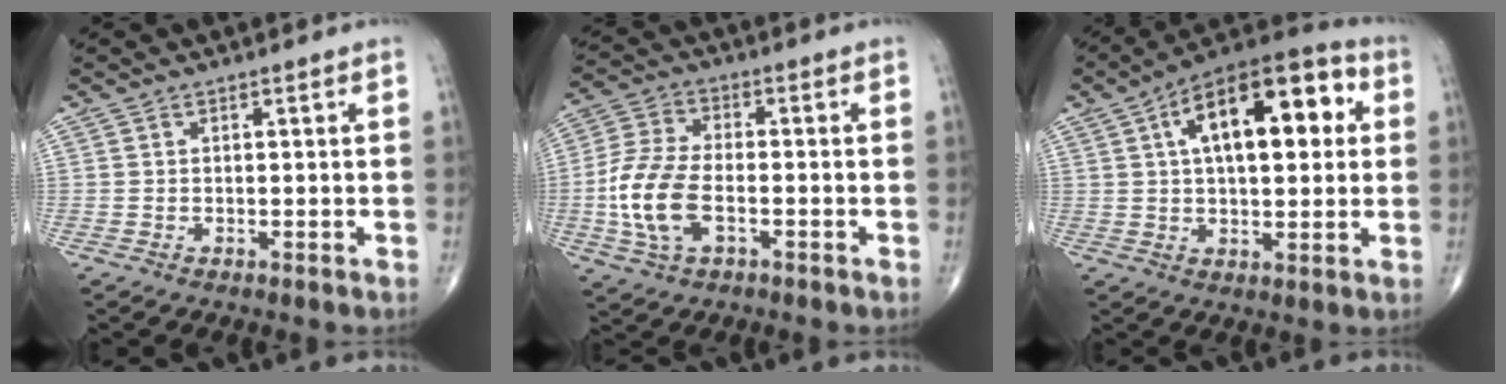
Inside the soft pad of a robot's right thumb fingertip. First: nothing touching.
{"total": 11.8, "force": [-2.7, 6.2, 9.6], "torque": [-0.208, 0.015, -0.055]}
{"total": 19.9, "force": [5.1, 9.4, 16.7], "torque": [-0.231, 0.023, 0.068]}